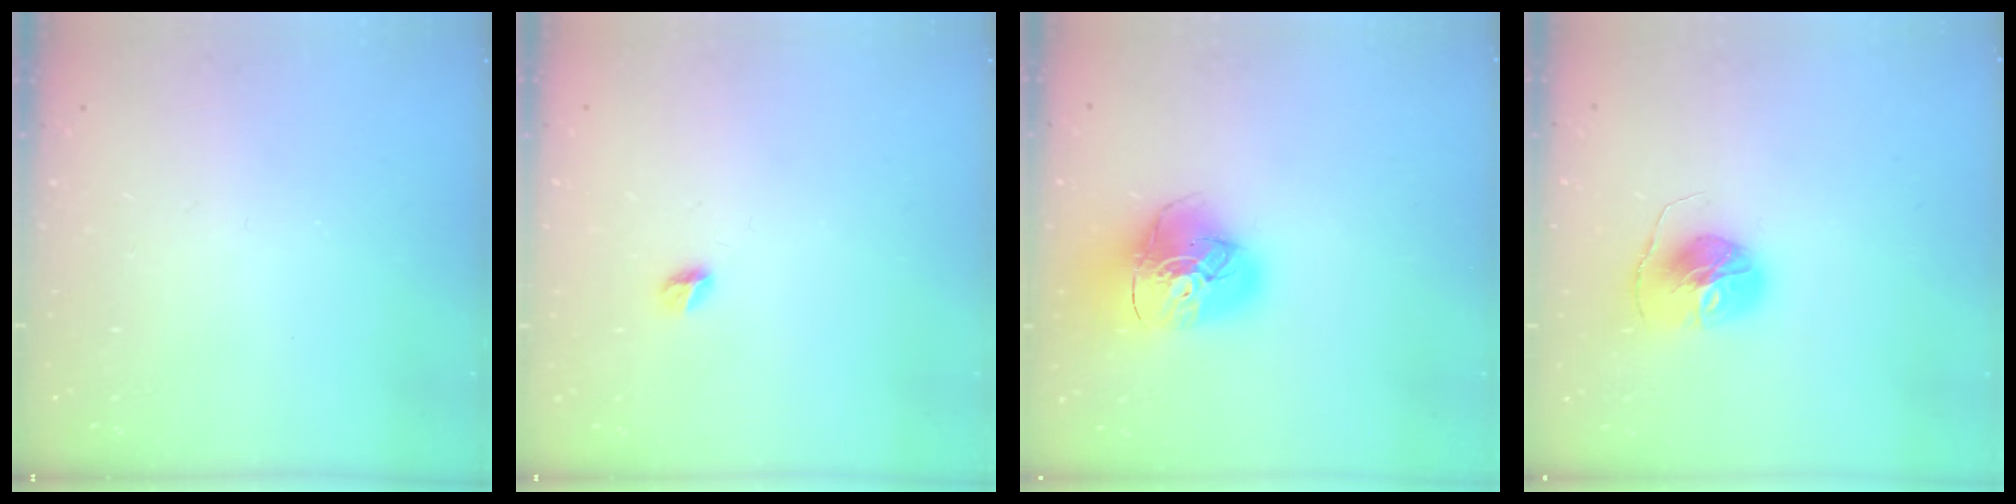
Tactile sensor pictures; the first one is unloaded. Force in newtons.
{"total": 4.9, "press": 4.9, "slide": 0.5}
{"total": 15.5, "press": 15.4, "slide": 1.8}
{"total": 10.1, "press": 10.1, "slide": 0.2}